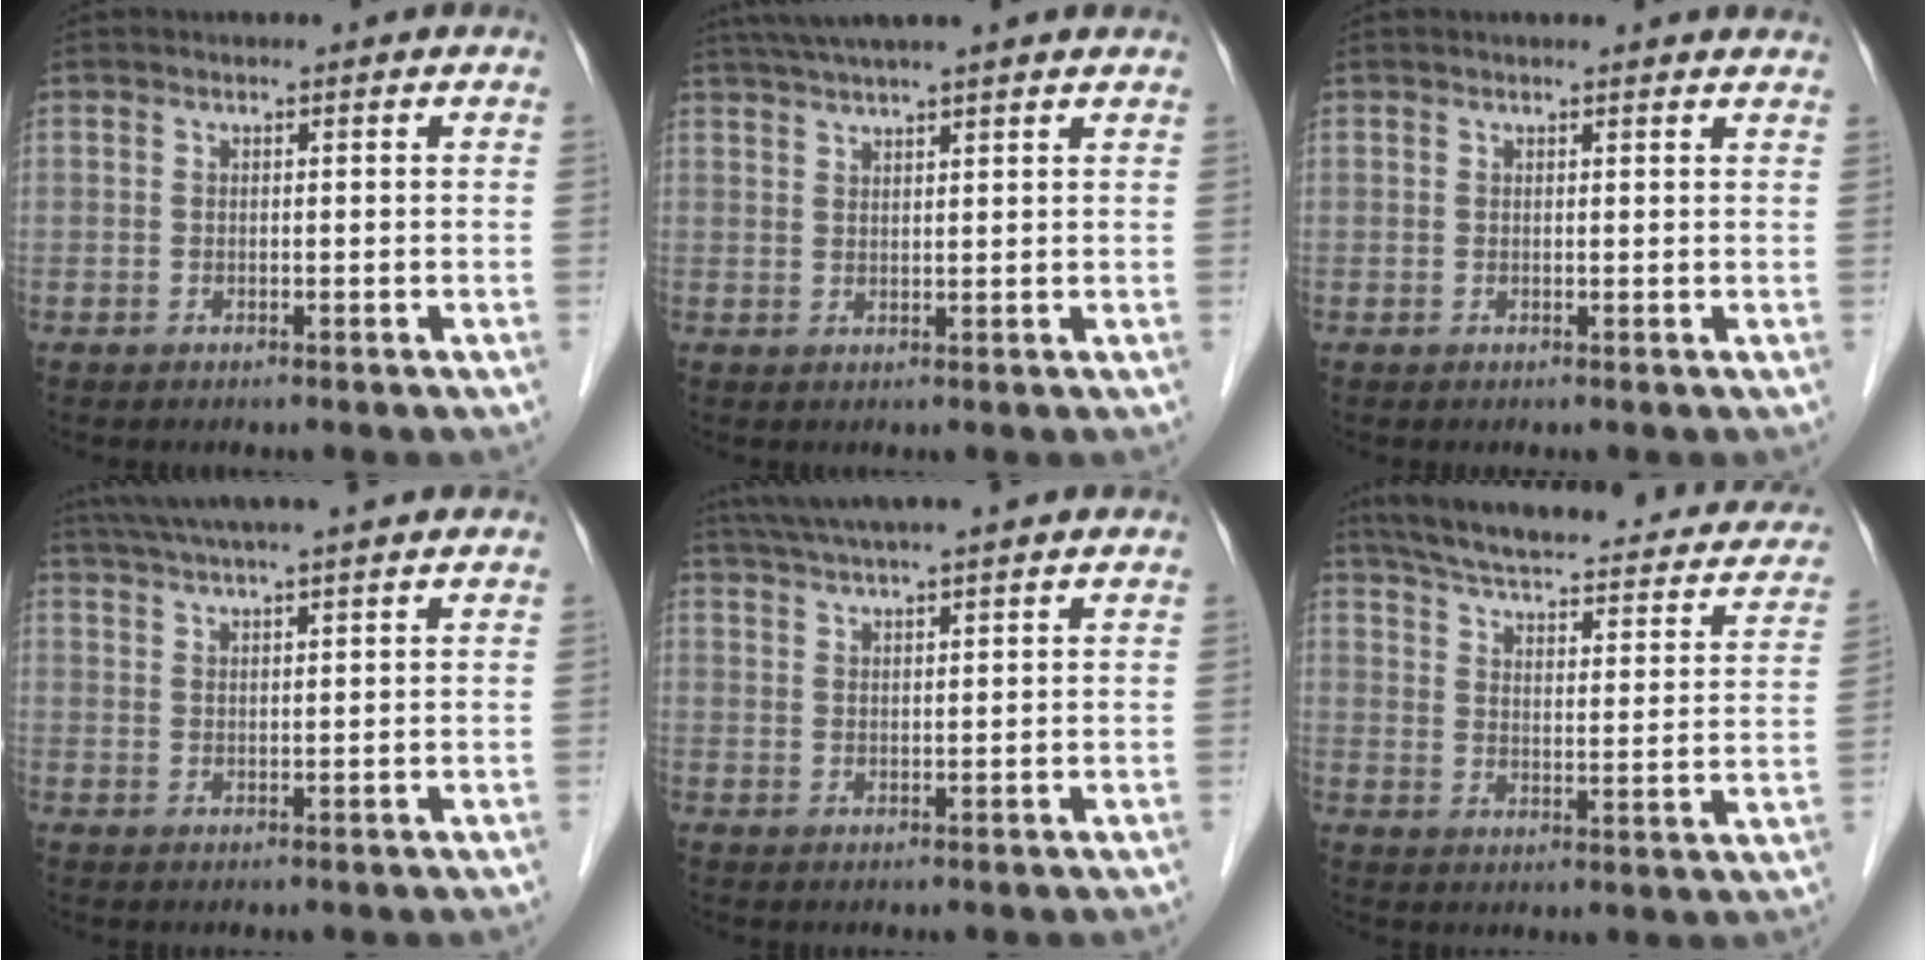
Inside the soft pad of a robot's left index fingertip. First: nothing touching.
{"total": 10.9, "force": [9.2, 0.3, 5.8], "torque": [-0.099, 0.042, 0.127]}
{"total": 4.5, "force": [4.4, 0.3, 1.1], "torque": [-0.012, 0.006, 0.033]}
{"total": 13.8, "force": [12.0, 0.6, 6.8], "torque": [-0.123, 0.038, 0.175]}
{"total": 13.4, "force": [11.7, 0.7, 6.5], "torque": [-0.117, 0.040, 0.171]}
{"total": 26.3, "force": [21.4, 6.8, 13.7], "torque": [-0.200, 0.008, 0.261]}